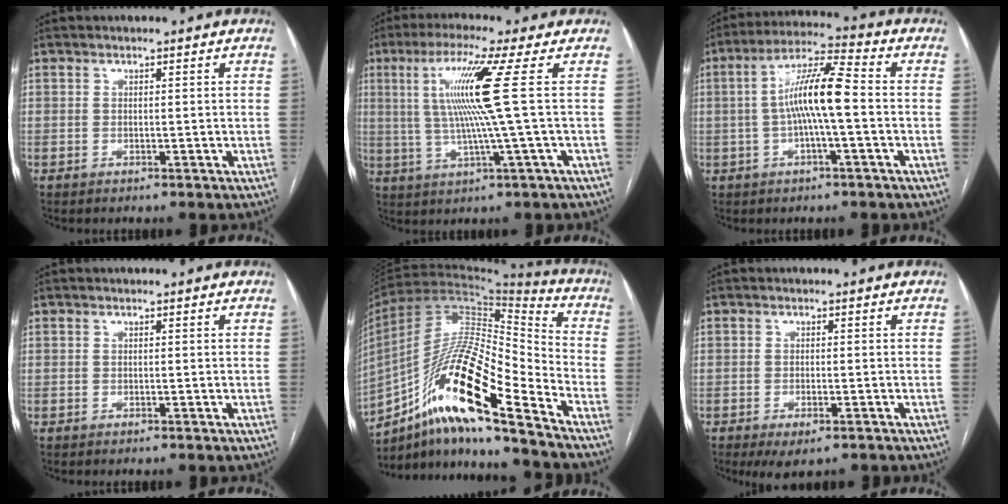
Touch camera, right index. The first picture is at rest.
{"total": 10.7, "force": [2.0, -2.4, 10.2], "torque": [-0.194, 0.007, 0.041]}
{"total": 9.8, "force": [-0.6, 0.9, 9.7], "torque": [-0.181, 0.022, -0.018]}
{"total": 0.0}
{"total": 20.6, "force": [-11.6, 2.8, 16.9], "torque": [-0.323, -0.003, -0.204]}
{"total": 4.2, "force": [-2.7, 1.5, 2.9], "torque": [-0.046, -0.006, -0.035]}